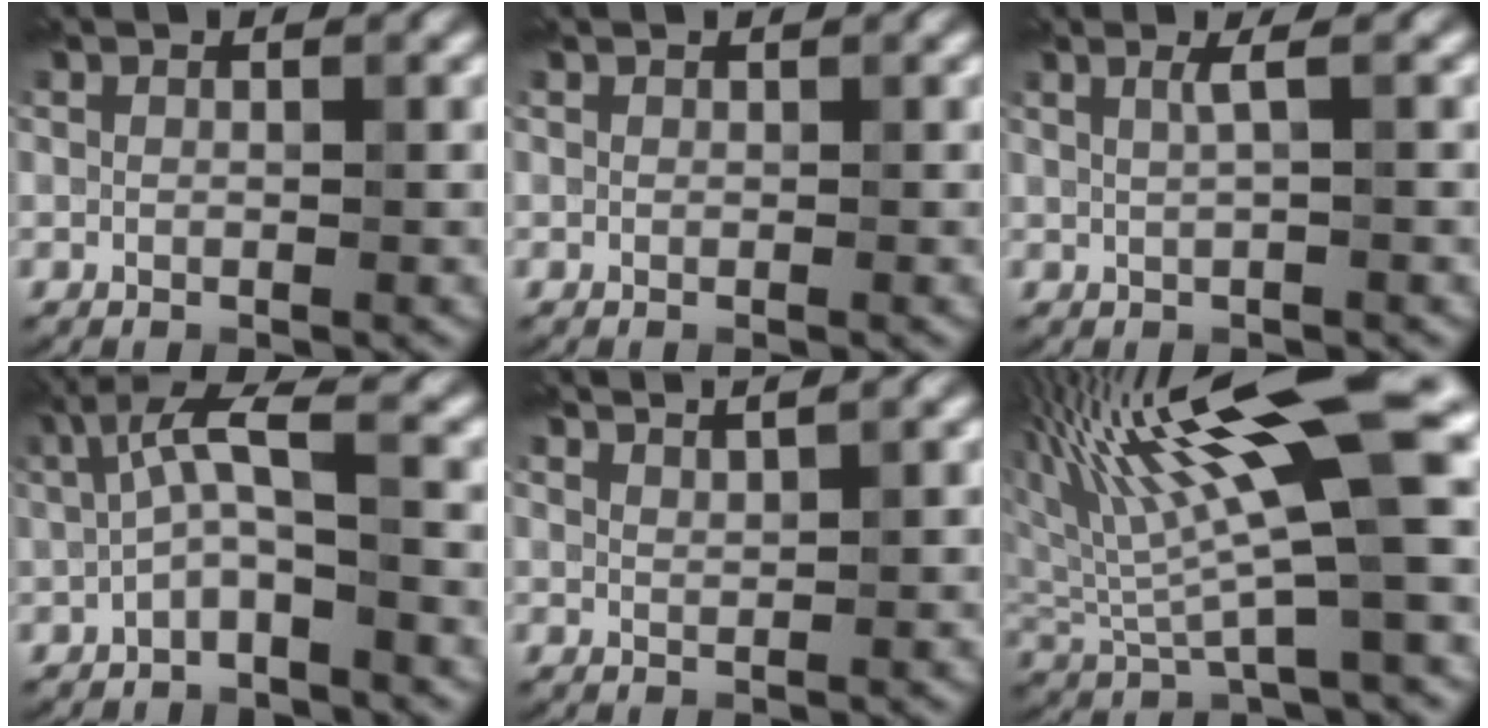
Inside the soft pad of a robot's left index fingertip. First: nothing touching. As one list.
[{"total": 1.2, "force": [0.1, -0.7, -1.0], "torque": [0.001, -0.003, 0.019]}, {"total": 0.9, "force": [-0.4, -0.8, 0.1], "torque": [-0.024, -0.002, 0.021]}, {"total": 2.6, "force": [-0.3, -0.1, 2.5], "torque": [-0.082, 0.002, 0.021]}, {"total": 2.0, "force": [1.9, -0.5, -0.1], "torque": [0.002, 0.013, 0.038]}, {"total": 10.7, "force": [3.8, 1.5, 9.9], "torque": [-0.207, 0.001, 0.102]}]